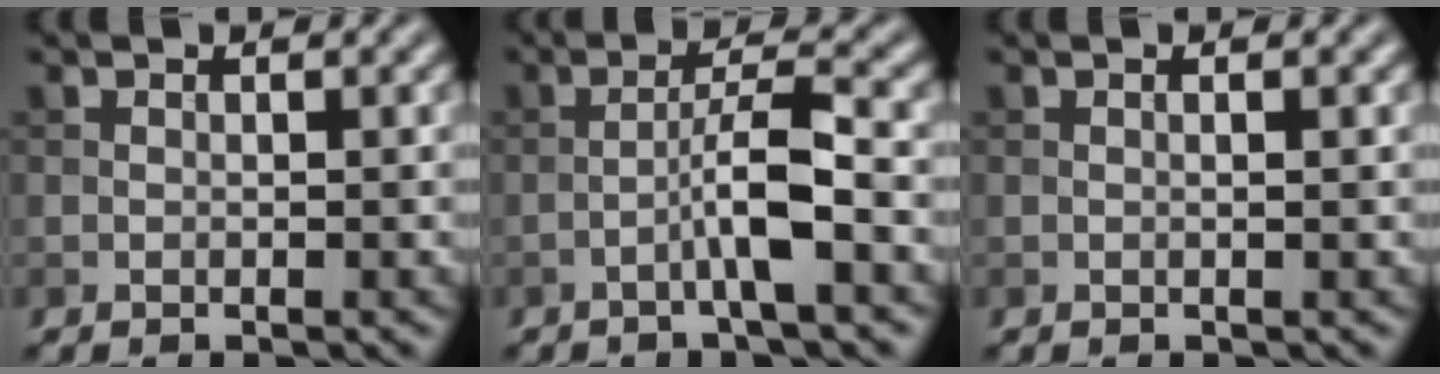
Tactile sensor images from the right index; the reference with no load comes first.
{"total": 4.2, "force": [-1.8, 0.2, 3.8], "torque": [-0.068, 0.018, -0.040]}
{"total": 0.7, "force": [0.0, 0.1, 0.7], "torque": [-0.011, 0.002, 0.000]}